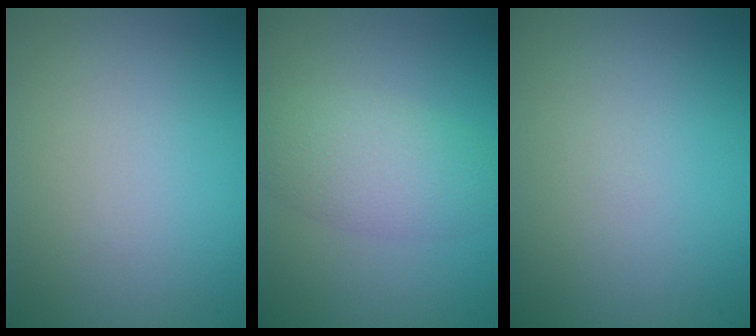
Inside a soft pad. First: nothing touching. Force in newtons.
{"total": 4.0, "press": 4.0, "slide": 0.2}
{"total": 0.0}